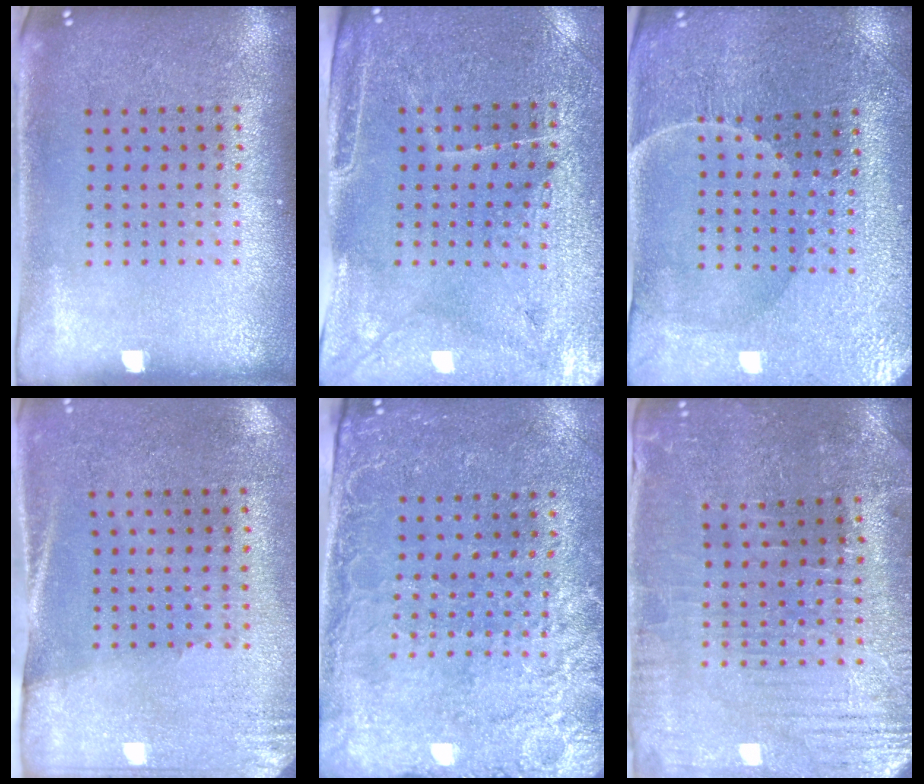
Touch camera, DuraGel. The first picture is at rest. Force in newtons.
{"total": 3.3, "press": 3.1, "slide": 1.0}
{"total": 1.5, "press": 1.5, "slide": 0.1}
{"total": 2.7, "press": 2.3, "slide": 1.4}
{"total": 2.6, "press": 2.4, "slide": 1.1}
{"total": 1.3, "press": 1.2, "slide": 0.4}